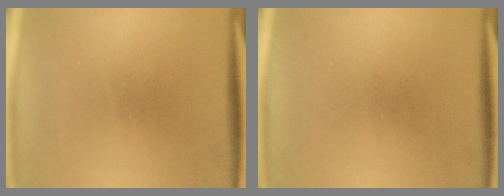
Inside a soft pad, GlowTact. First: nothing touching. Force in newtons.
{"total": 0.0}